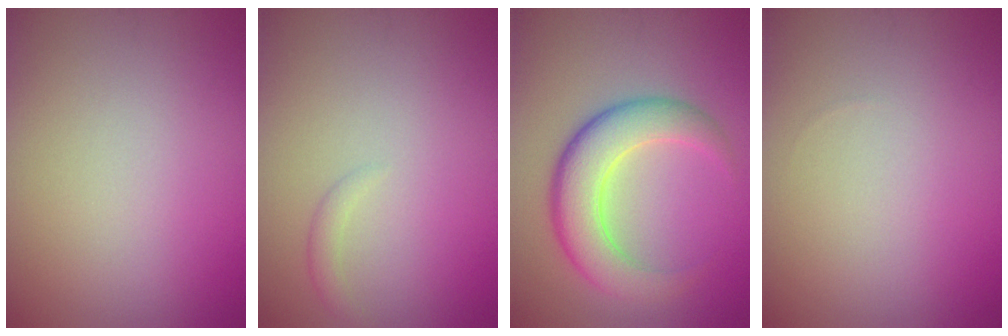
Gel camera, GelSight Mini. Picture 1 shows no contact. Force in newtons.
{"total": 1.0, "press": 1.0, "slide": 0.0}
{"total": 6.2, "press": 6.2, "slide": 0.3}
{"total": 0.0}